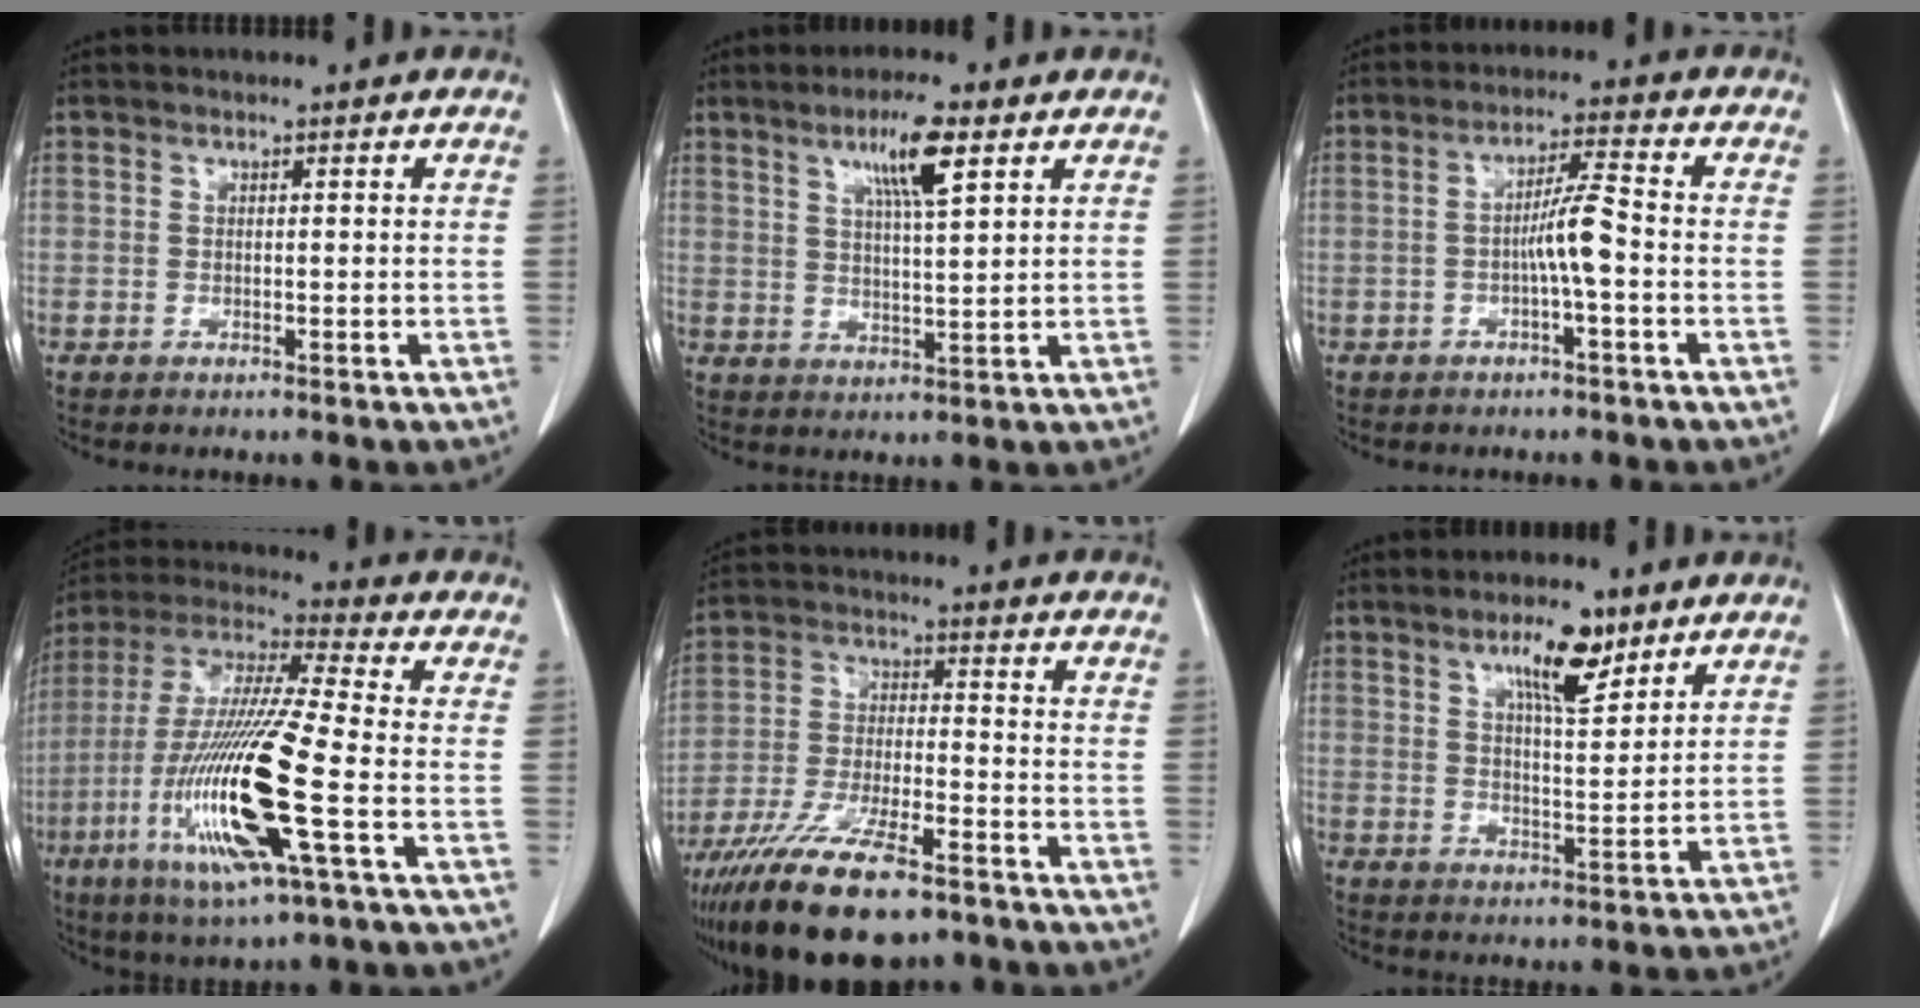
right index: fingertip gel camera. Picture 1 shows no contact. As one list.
[{"total": 7.2, "force": [3.8, 0.5, 6.1], "torque": [-0.109, 0.002, 0.065]}, {"total": 5.2, "force": [-1.3, -0.1, 5.0], "torque": [-0.089, 0.010, -0.023]}, {"total": 19.4, "force": [-5.8, 0.9, 18.5], "torque": [-0.396, -0.024, -0.112]}, {"total": 16.9, "force": [-11.9, 4.1, 11.2], "torque": [-0.227, -0.028, -0.216]}, {"total": 7.8, "force": [4.9, 1.9, 5.7], "torque": [-0.100, 0.000, 0.085]}]